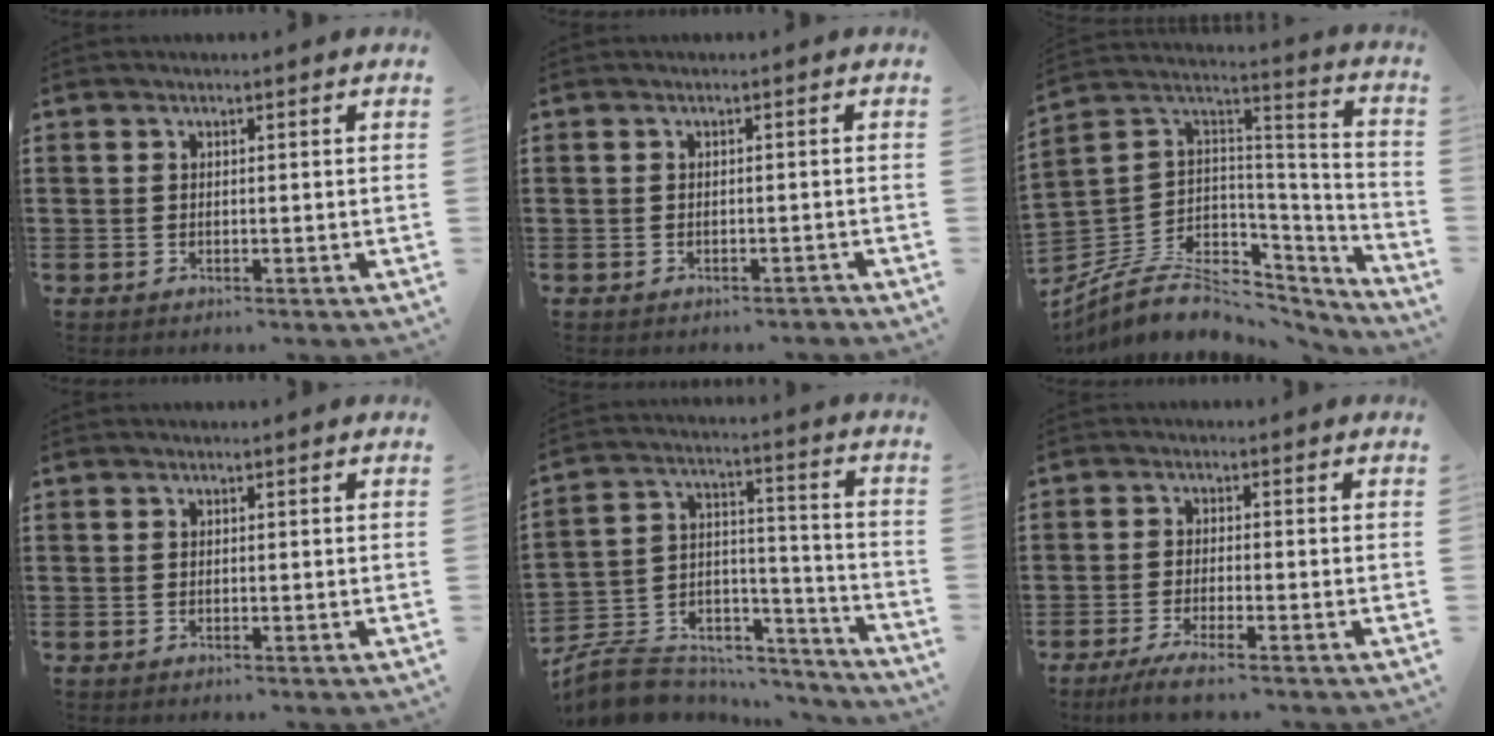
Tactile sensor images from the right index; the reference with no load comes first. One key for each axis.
{"total": 0.9, "fx": -0.8, "fy": 0.1, "fz": 0.3, "tx": -0.009, "ty": -0.002, "tz": -0.016}
{"total": 8.5, "fx": -4.4, "fy": 5.9, "fz": 4.2, "tx": -0.105, "ty": -0.002, "tz": -0.078}
{"total": 0.0}
{"total": 7.0, "fx": -6.1, "fy": 3.3, "fz": 1.0, "tx": -0.026, "ty": 0.002, "tz": -0.114}
{"total": 3.0, "fx": -2.4, "fy": -0.3, "fz": 1.8, "tx": -0.044, "ty": -0.013, "tz": -0.050}